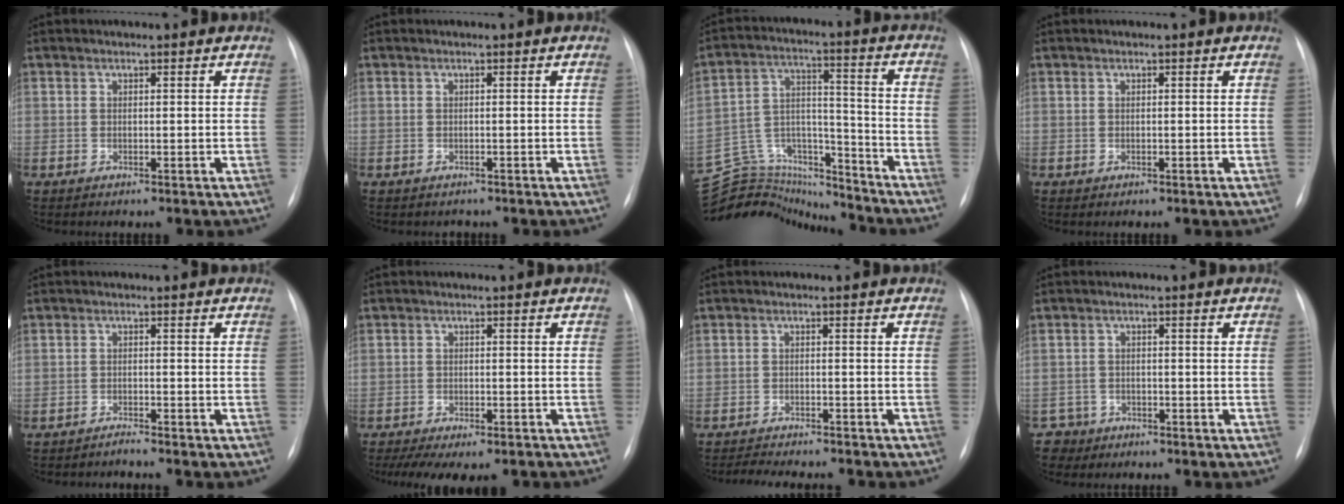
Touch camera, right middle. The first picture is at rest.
{"total": 0.8, "force": [-0.6, 0.5, -0.1], "torque": [-0.004, 0.001, -0.009]}
{"total": 18.7, "force": [-18.2, 3.8, 2.3], "torque": [-0.048, 0.050, -0.288]}
{"total": 0.0}
{"total": 1.2, "force": [-1.1, -0.2, -0.2], "torque": [0.005, -0.005, -0.018]}
{"total": 10.4, "force": [-8.0, 4.2, 5.3], "torque": [-0.085, 0.000, -0.107]}
{"total": 8.0, "force": [-7.4, 1.1, 2.9], "torque": [-0.041, -0.006, -0.104]}
{"total": 3.1, "force": [-2.0, 2.2, -0.9], "torque": [0.015, 0.008, -0.036]}